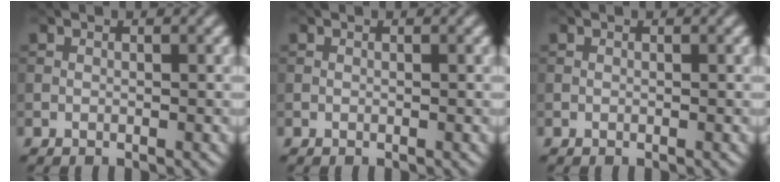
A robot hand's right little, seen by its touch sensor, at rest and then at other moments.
{"total": 0.0}
{"total": 0.0}